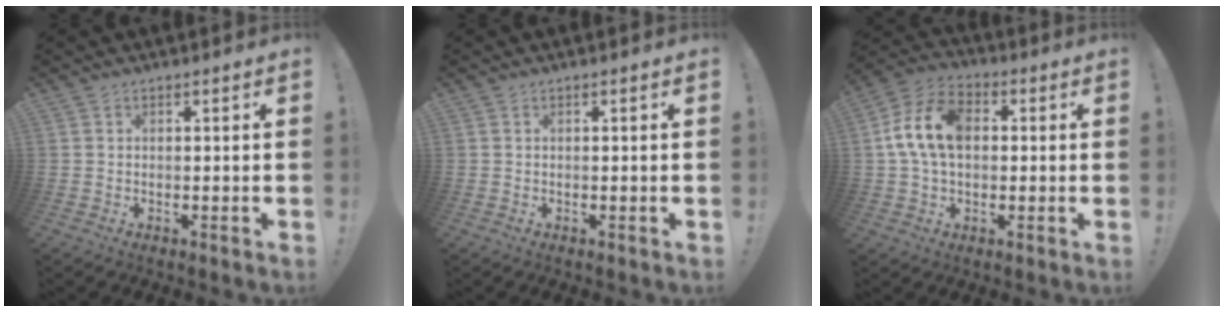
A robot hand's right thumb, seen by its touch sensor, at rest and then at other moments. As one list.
[{"total": 0.8, "force": [-0.1, -0.6, 0.5], "torque": [-0.009, -0.003, -0.002]}, {"total": 14.0, "force": [1.6, 9.5, 10.0], "torque": [-0.202, 0.017, 0.033]}]